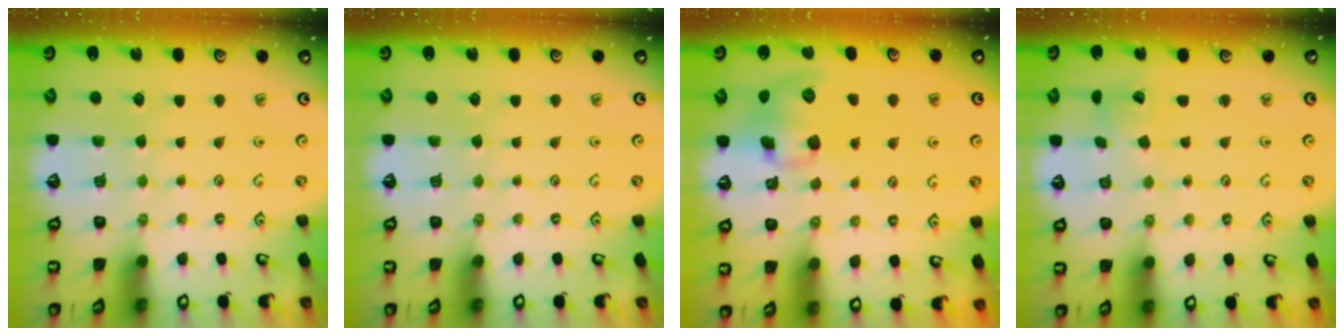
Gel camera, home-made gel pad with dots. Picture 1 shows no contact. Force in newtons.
{"total": 0.0}
{"total": 11.1, "press": 10.9, "slide": 2.2}
{"total": 2.2, "press": 2.2, "slide": 0.2}